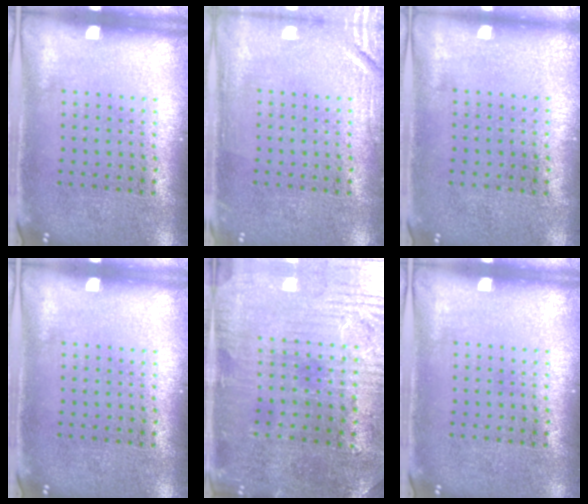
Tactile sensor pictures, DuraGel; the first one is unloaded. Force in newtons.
{"total": 1.8, "press": 1.8, "slide": 0.3}
{"total": 0.0}
{"total": 0.0}
{"total": 1.3, "press": 1.2, "slide": 0.6}
{"total": 0.0}